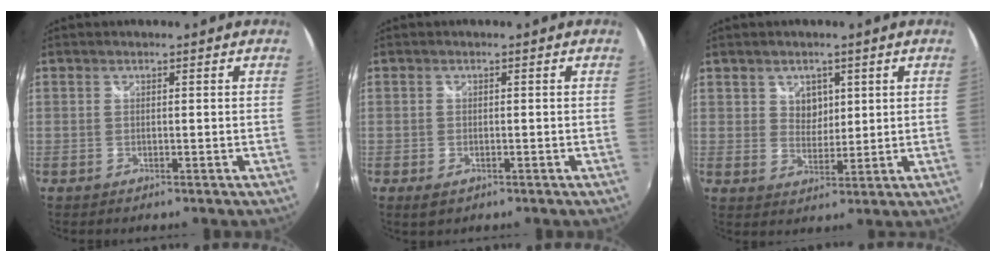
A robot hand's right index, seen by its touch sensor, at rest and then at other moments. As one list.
[{"total": 2.1, "force": [-1.2, 1.2, 1.2], "torque": [-0.023, -0.006, -0.019]}, {"total": 4.1, "force": [1.7, 3.4, 1.5], "torque": [-0.018, 0.004, 0.033]}]